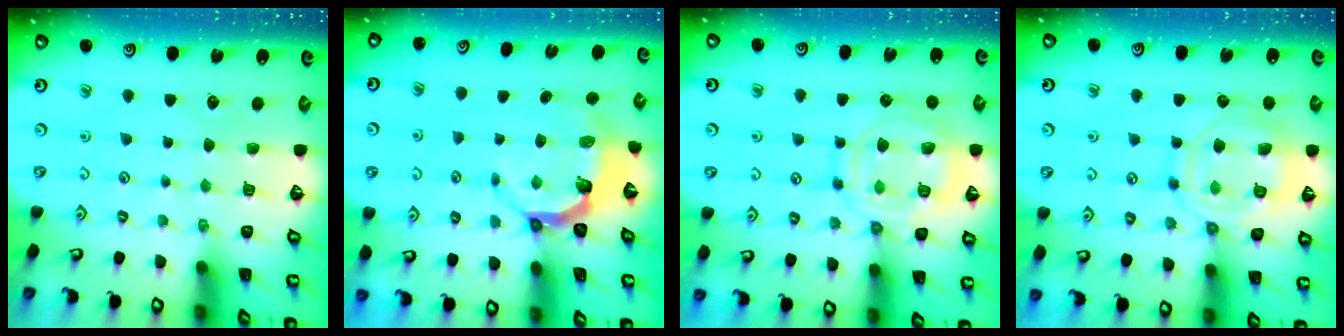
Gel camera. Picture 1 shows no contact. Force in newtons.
{"total": 5.8, "press": 4.6, "slide": 3.4}
{"total": 13.4, "press": 13.3, "slide": 1.3}
{"total": 12.4, "press": 12.3, "slide": 1.3}